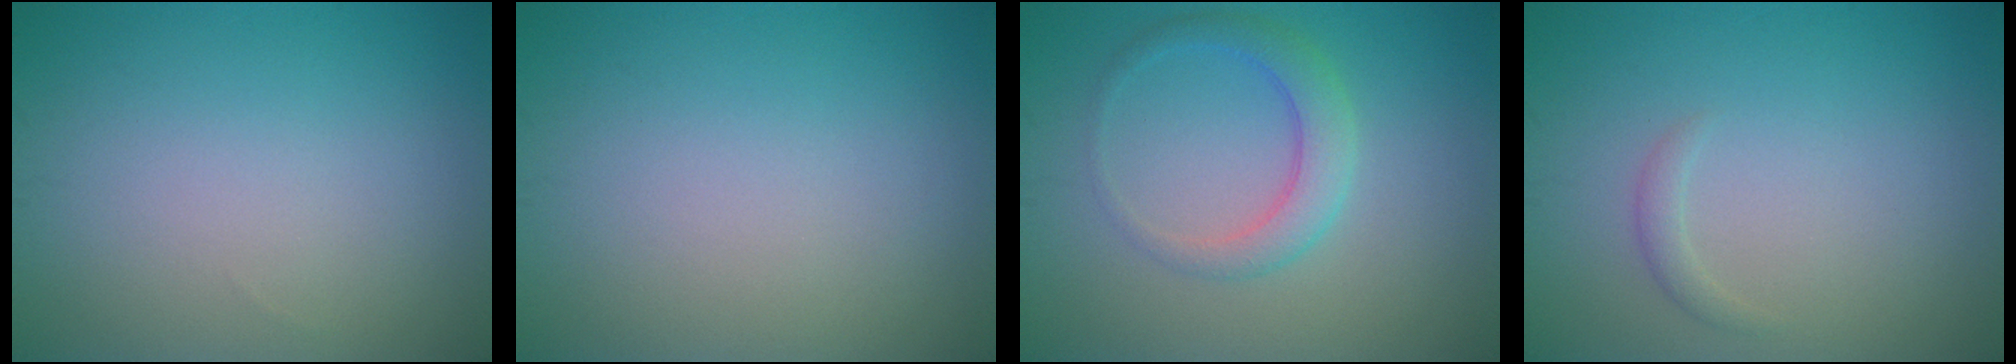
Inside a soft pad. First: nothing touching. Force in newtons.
{"total": 0.0}
{"total": 3.0, "press": 3.0, "slide": 0.1}
{"total": 0.9, "press": 0.9, "slide": 0.1}